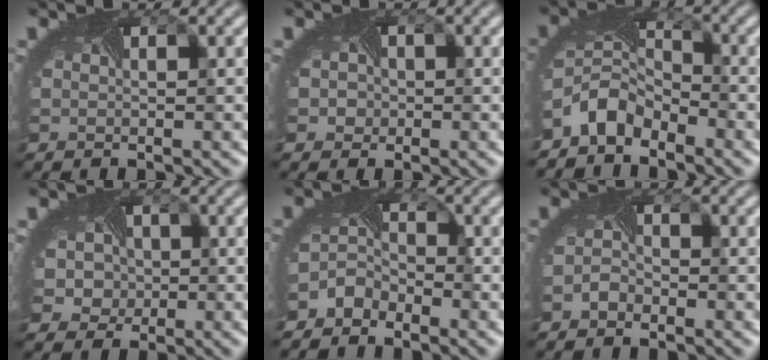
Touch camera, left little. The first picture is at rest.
{"total": 2.0, "force": [0.1, 1.9, 0.6], "torque": [0.000, 0.005, -0.010]}
{"total": 4.3, "force": [-3.4, 2.3, 1.6], "torque": [-0.038, -0.004, -0.077]}
{"total": 5.1, "force": [0.1, 4.6, 2.2], "torque": [-0.026, 0.012, -0.025]}
{"total": 2.9, "force": [-2.6, 1.4, 0.2], "torque": [-0.012, -0.006, -0.058]}
{"total": 1.4, "force": [-1.3, 0.4, -0.1], "torque": [-0.006, 0.000, -0.028]}